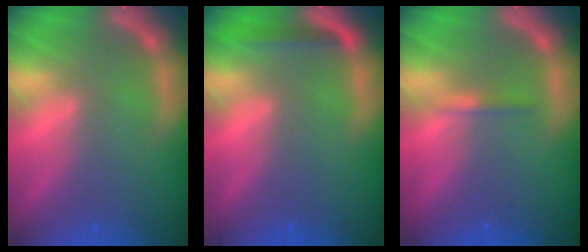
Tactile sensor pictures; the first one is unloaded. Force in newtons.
{"total": 1.9}
{"total": 0.9}